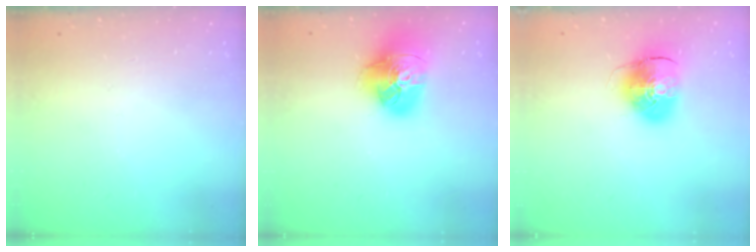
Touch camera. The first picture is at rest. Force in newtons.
{"total": 18.0, "press": 17.9, "slide": 2.0}
{"total": 10.0, "press": 9.8, "slide": 1.6}